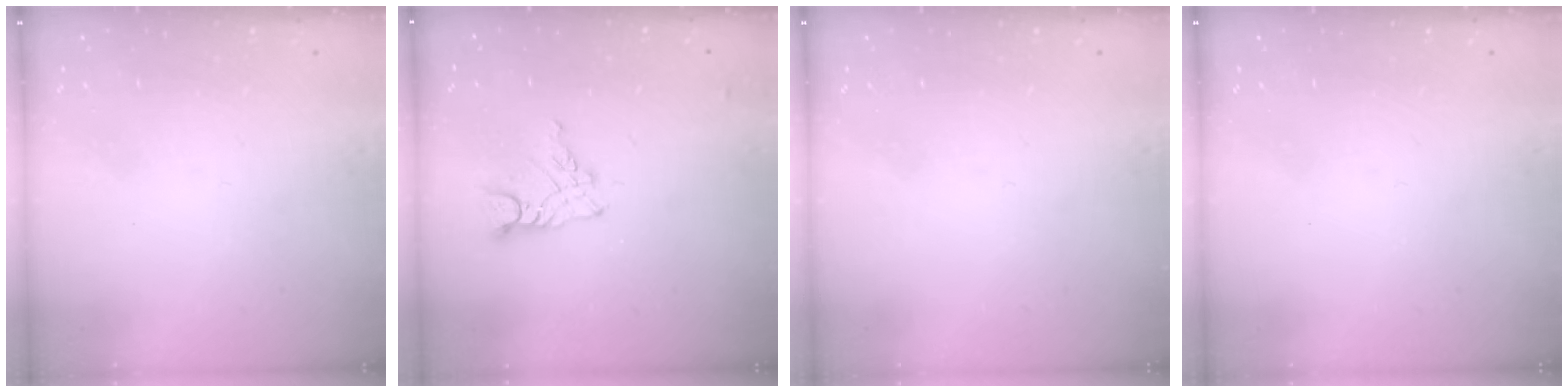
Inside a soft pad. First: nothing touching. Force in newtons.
{"total": 8.3, "press": 8.3, "slide": 0.6}
{"total": 0.0}
{"total": 0.0}